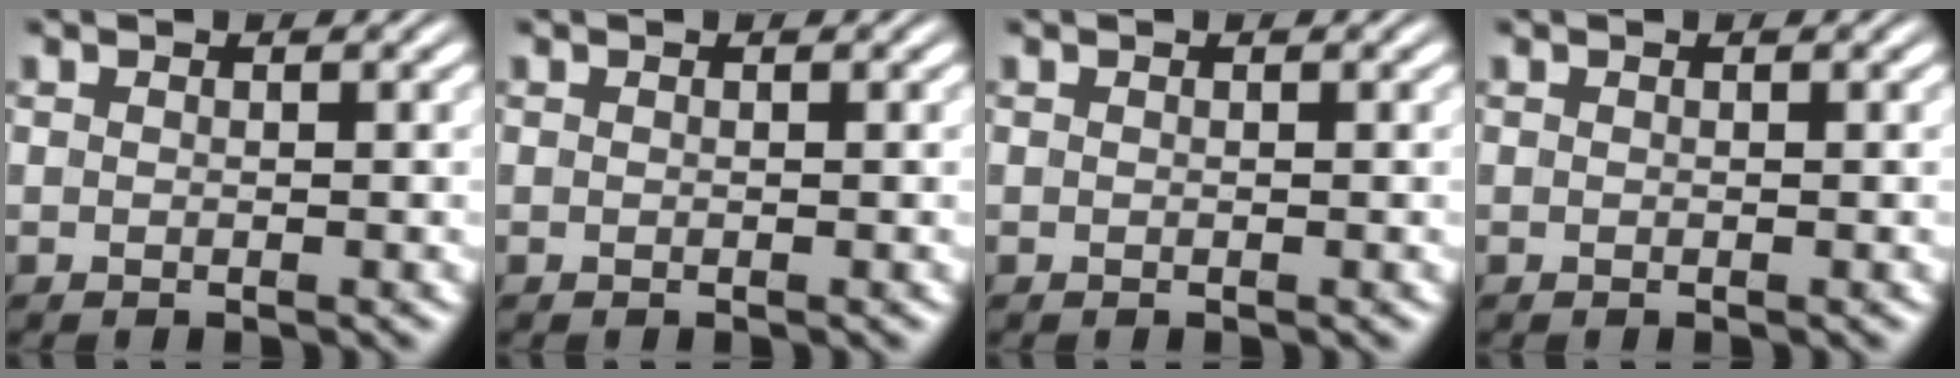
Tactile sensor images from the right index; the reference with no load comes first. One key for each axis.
{"total": 0.0}
{"total": 0.0}
{"total": 0.0}